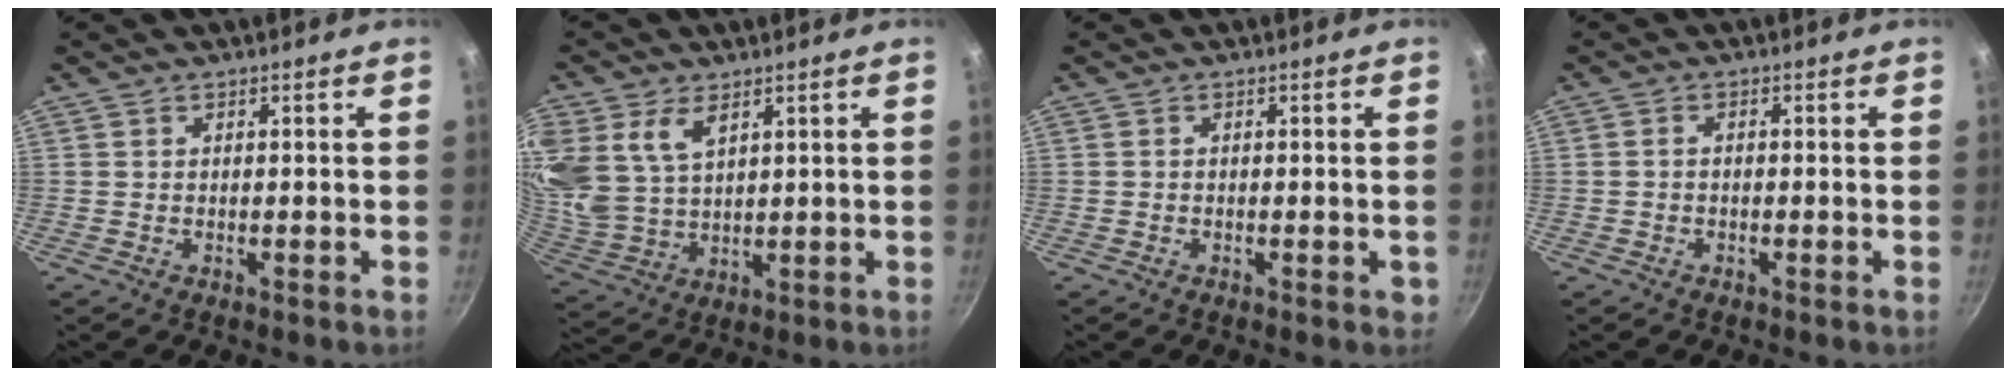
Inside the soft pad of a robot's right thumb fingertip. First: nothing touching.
{"total": 13.5, "force": [5.9, 8.6, 8.4], "torque": [-0.180, -0.017, 0.132]}
{"total": 1.3, "force": [-0.4, 0.8, 1.0], "torque": [-0.009, 0.002, -0.006]}
{"total": 1.1, "force": [-0.5, 0.6, 0.8], "torque": [-0.017, 0.012, -0.010]}